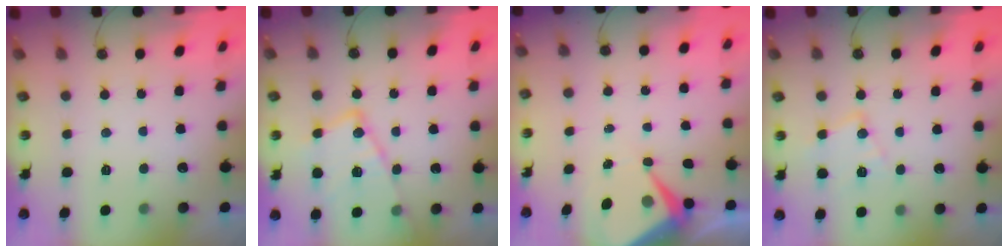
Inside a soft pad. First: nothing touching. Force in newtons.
{"total": 17.2, "press": 17.2, "slide": 1.3}
{"total": 6.9, "press": 6.9, "slide": 0.4}
{"total": 12.0, "press": 12.0, "slide": 0.9}